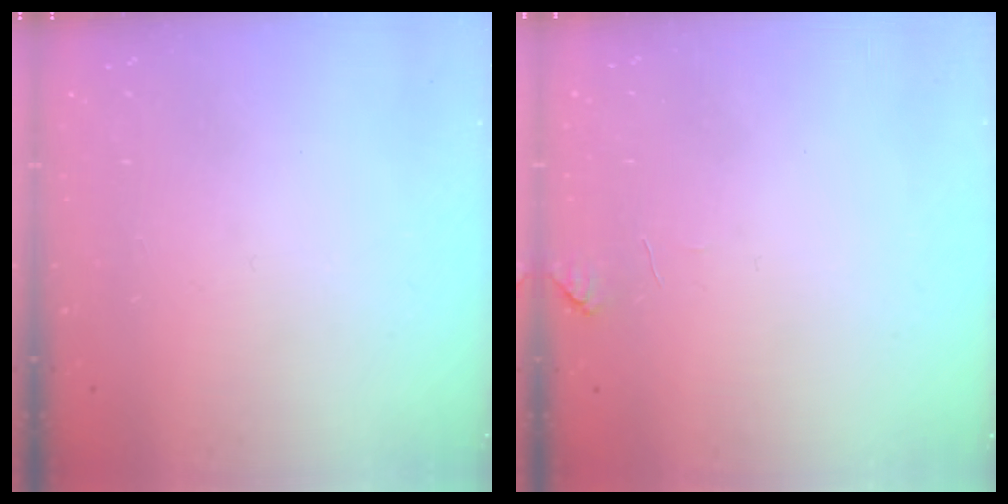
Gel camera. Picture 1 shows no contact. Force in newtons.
{"total": 2.2, "press": 2.2, "slide": 0.5}